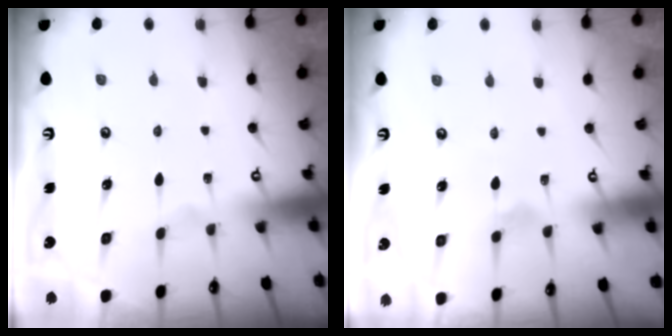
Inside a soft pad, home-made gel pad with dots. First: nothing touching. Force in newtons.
{"total": 1.9, "press": 1.8, "slide": 0.6}